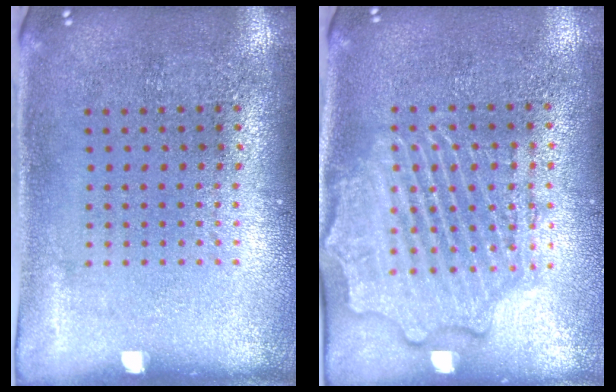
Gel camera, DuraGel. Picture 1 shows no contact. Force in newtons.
{"total": 2.2, "press": 2.2, "slide": 0.2}